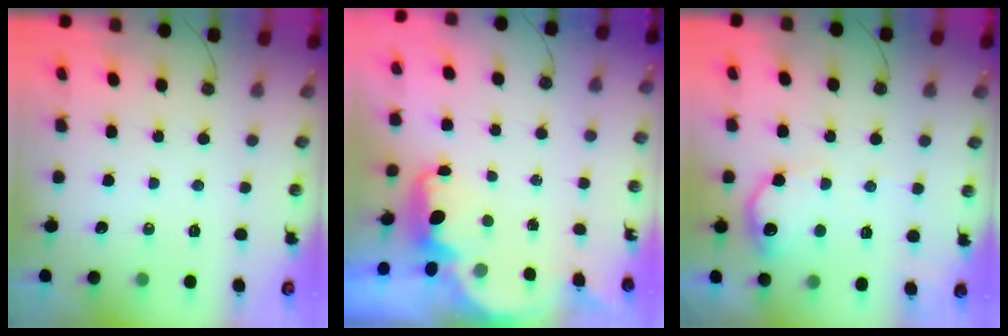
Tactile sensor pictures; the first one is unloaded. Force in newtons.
{"total": 2.3, "press": 2.2, "slide": 0.6}
{"total": 12.5, "press": 12.5, "slide": 0.4}